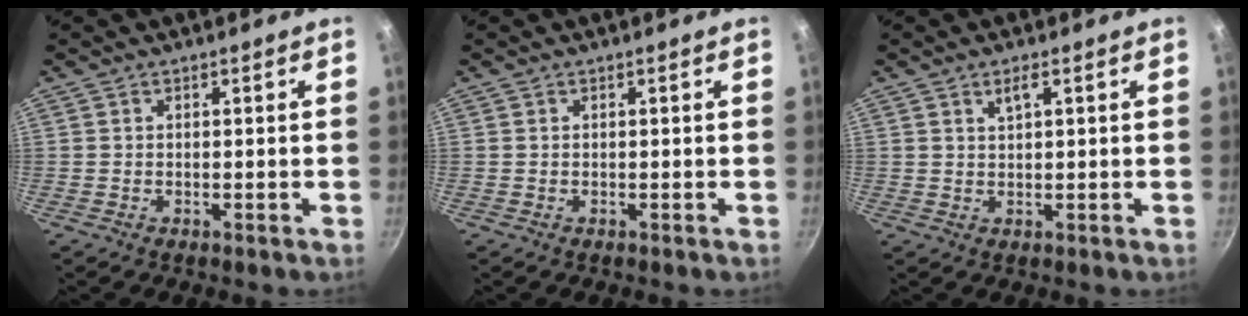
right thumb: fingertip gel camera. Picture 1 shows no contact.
{"total": 0.0}
{"total": 2.3, "force": [1.1, 0.8, 1.9], "torque": [-0.030, 0.001, 0.024]}